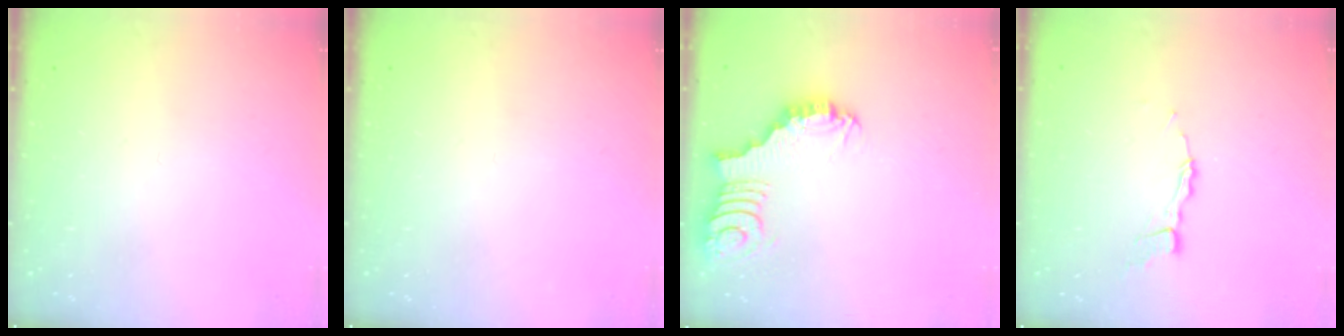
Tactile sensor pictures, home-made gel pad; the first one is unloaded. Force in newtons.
{"total": 0.0}
{"total": 3.3, "press": 3.3, "slide": 0.1}
{"total": 3.3, "press": 3.3, "slide": 0.3}